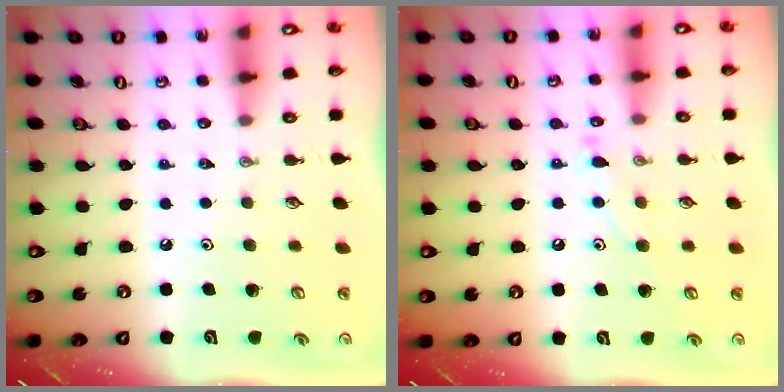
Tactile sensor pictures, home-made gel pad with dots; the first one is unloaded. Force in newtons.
{"total": 8.0, "press": 8.0, "slide": 0.7}